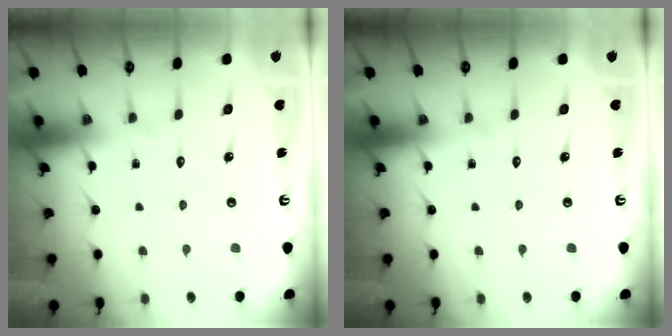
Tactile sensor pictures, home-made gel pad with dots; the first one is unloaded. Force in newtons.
{"total": 0.0}